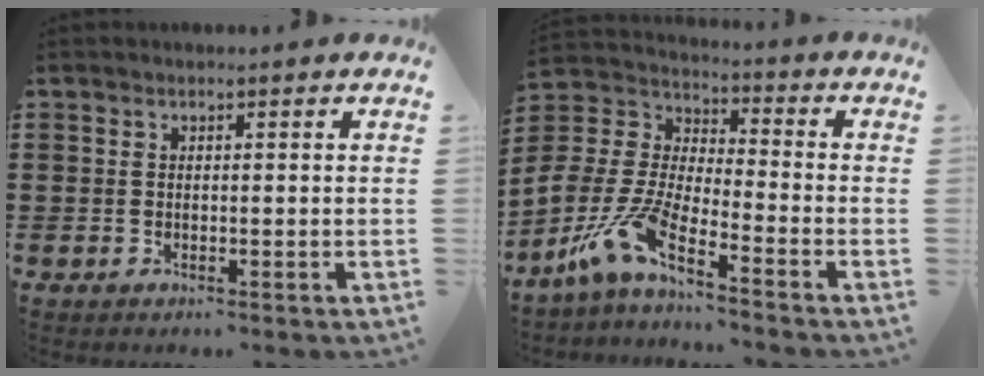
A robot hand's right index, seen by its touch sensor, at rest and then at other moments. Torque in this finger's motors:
{"motor_torque": [2.12, 0.02, 0.70, 0.14]}